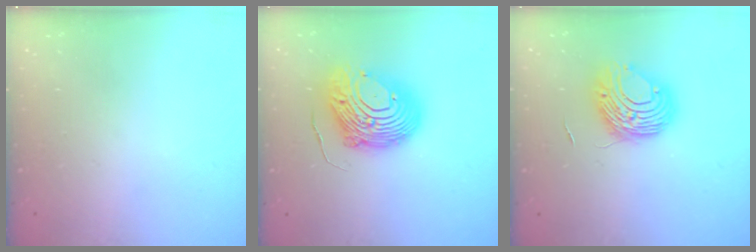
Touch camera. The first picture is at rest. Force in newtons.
{"total": 13.5, "press": 13.4, "slide": 1.4}
{"total": 8.8, "press": 8.8, "slide": 0.3}